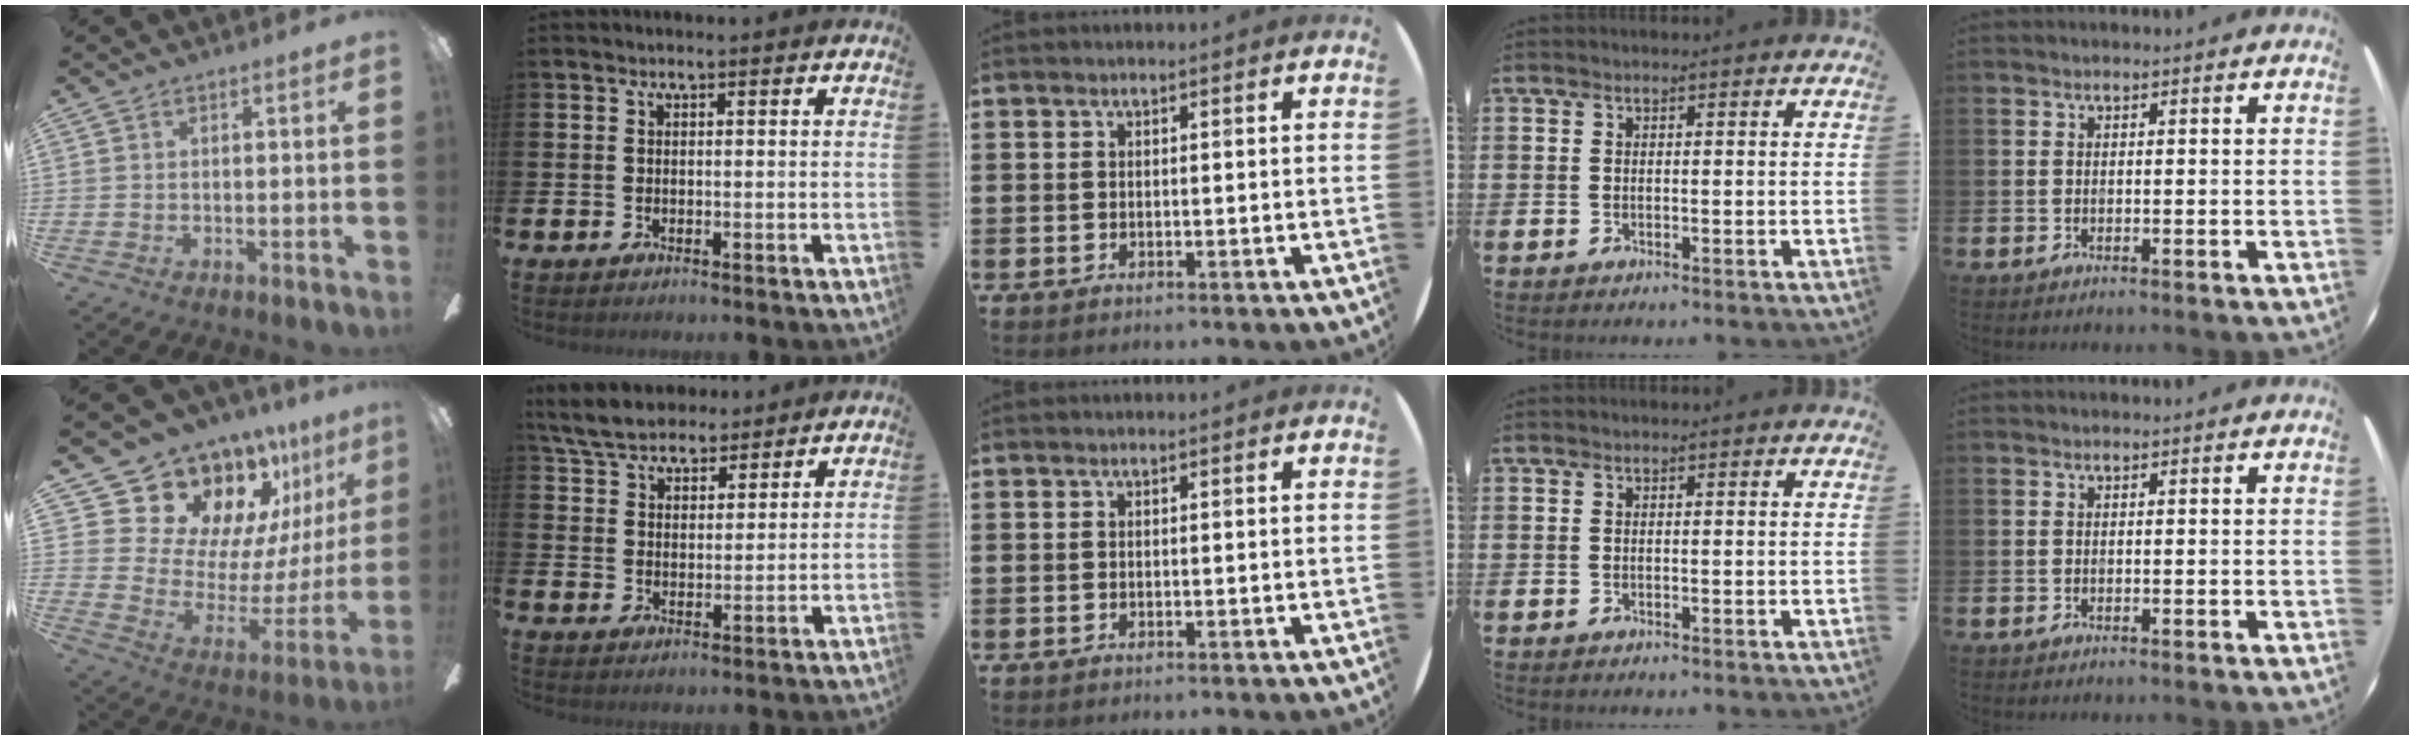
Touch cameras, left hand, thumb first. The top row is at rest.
{"thumb": {"total": 18.5, "force": [15.3, 9.3, 4.6], "torque": [-0.084, -0.139, 0.299]}, "index": {"total": 6.5, "force": [6.1, 1.9, 1.1], "torque": [-0.047, -0.020, 0.114]}}